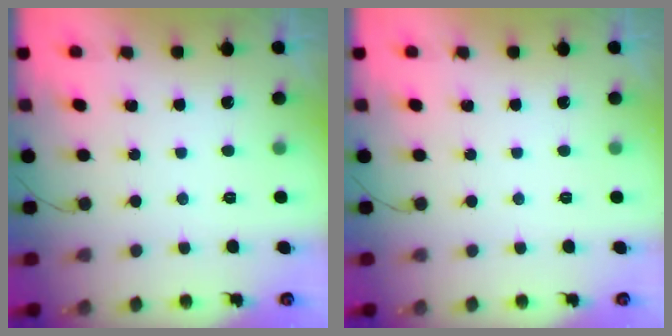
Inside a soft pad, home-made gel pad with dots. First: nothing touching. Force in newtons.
{"total": 0.0}